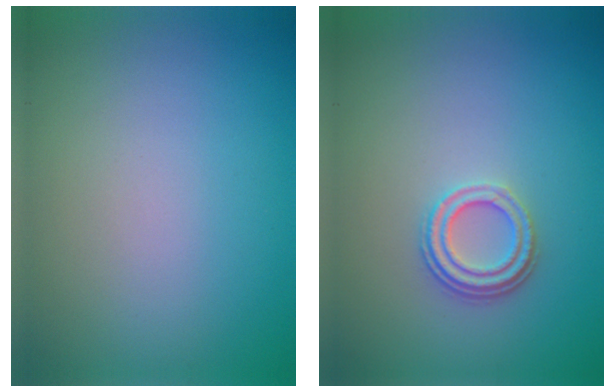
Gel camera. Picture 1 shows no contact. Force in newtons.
{"total": 2.4, "press": 2.0, "slide": 1.3}